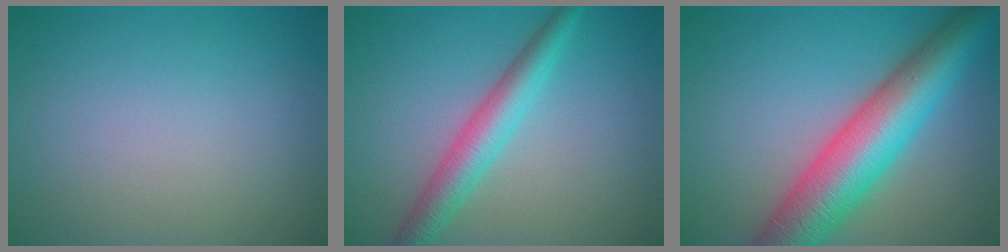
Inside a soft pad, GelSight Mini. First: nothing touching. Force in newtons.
{"total": 4.1, "press": 4.1, "slide": 0.1}
{"total": 10.2, "press": 10.2, "slide": 0.2}